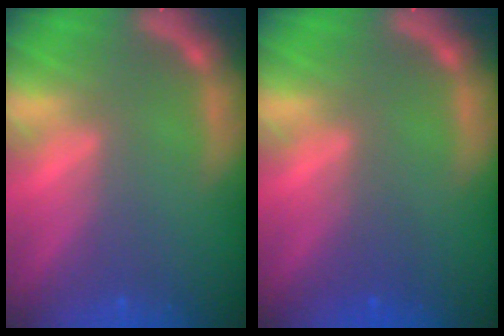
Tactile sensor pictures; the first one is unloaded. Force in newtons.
{"total": 1.5}